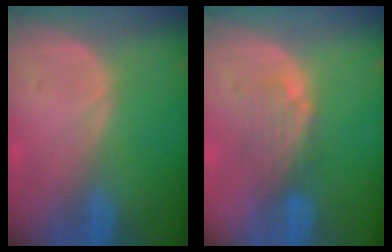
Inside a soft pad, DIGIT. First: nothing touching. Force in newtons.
{"total": 4.4, "press": 3.8, "slide": 2.2}